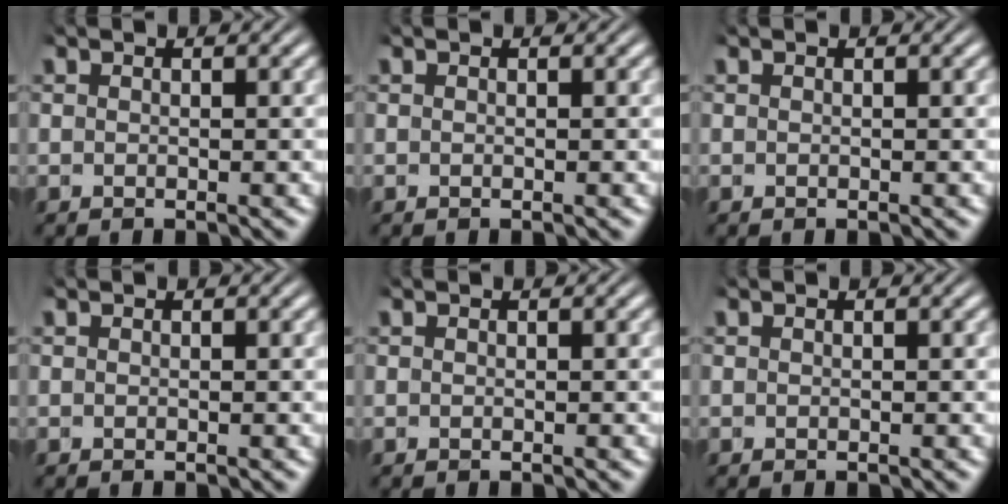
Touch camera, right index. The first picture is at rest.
{"total": 0.0}
{"total": 0.0}
{"total": 0.0}
{"total": 0.0}
{"total": 0.0}